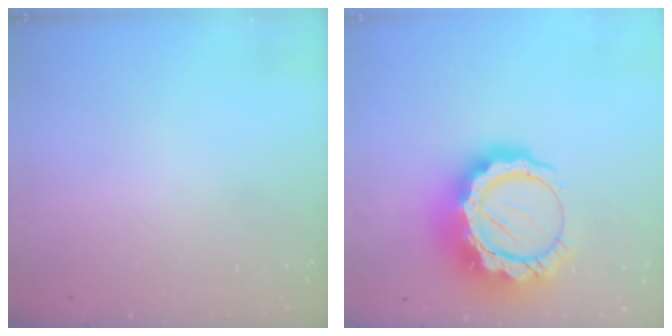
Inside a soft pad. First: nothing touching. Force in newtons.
{"total": 19.2, "press": 19.1, "slide": 2.1}